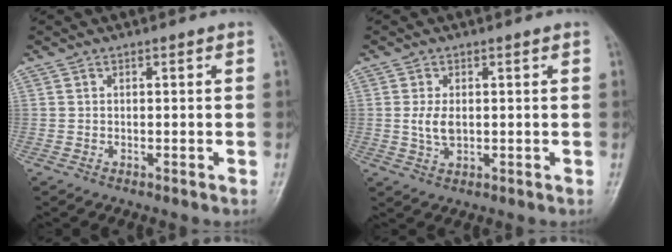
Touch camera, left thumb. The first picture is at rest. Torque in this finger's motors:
{"motor_torque": [-0.02, 0.21, 0.47, 0.02, 0.02]}